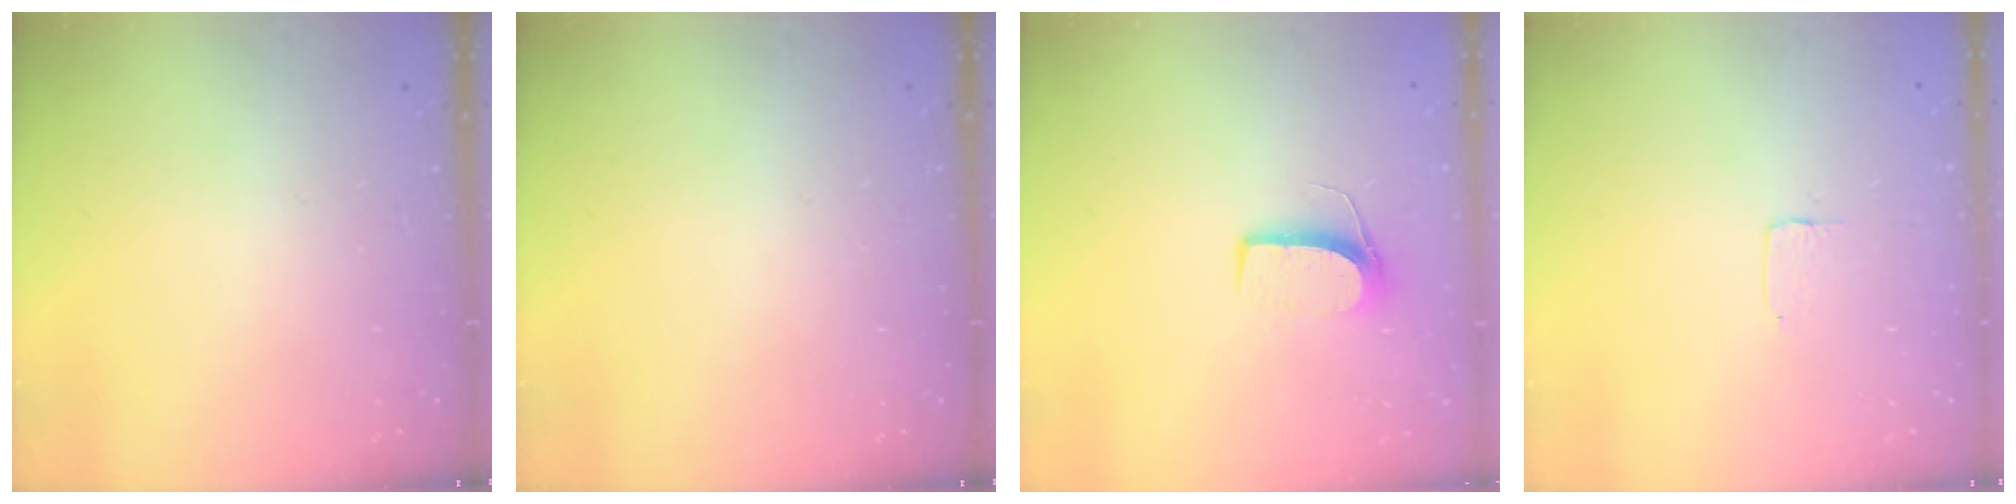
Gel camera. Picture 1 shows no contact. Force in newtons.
{"total": 0.0}
{"total": 7.0, "press": 7.0, "slide": 0.4}
{"total": 3.1, "press": 3.1, "slide": 0.2}